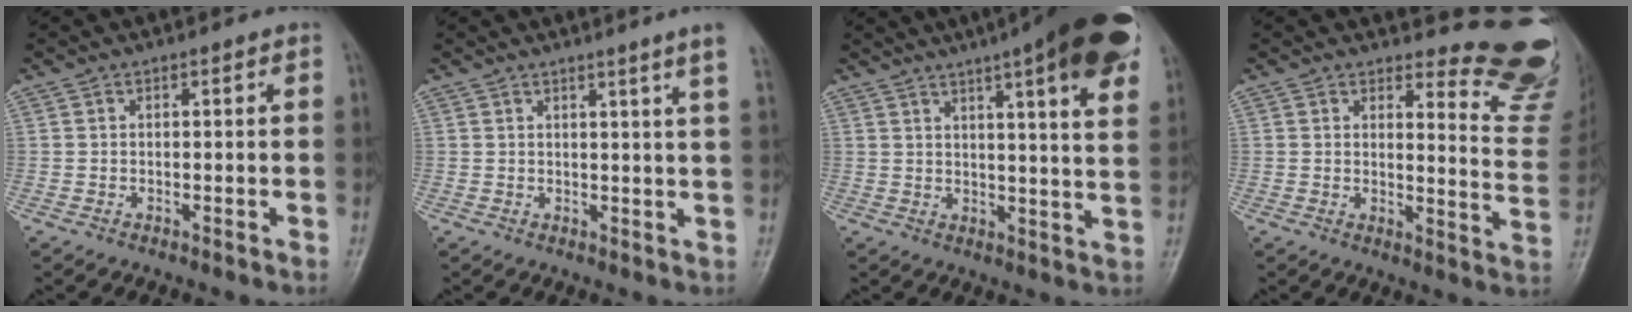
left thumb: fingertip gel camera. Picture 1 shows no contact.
{"total": 5.4, "force": [3.7, -1.1, 3.8], "torque": [-0.050, -0.017, 0.039]}
{"total": 22.0, "force": [12.7, 4.3, 17.4], "torque": [-0.225, -0.019, 0.155]}
{"total": 12.7, "force": [12.3, 2.4, 2.3], "torque": [0.007, -0.156, 0.118]}